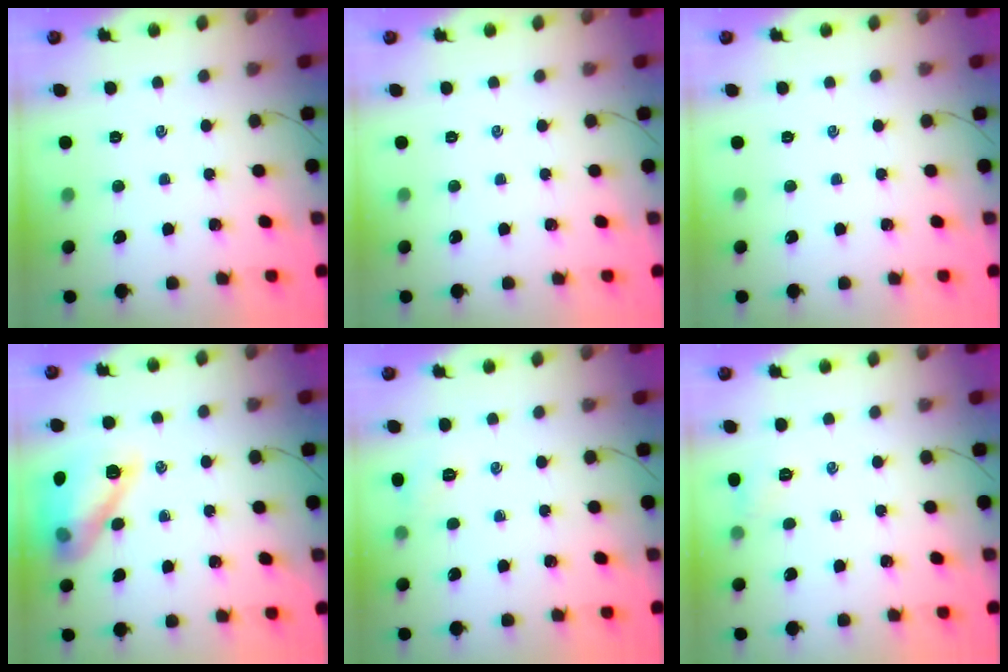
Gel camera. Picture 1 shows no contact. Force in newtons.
{"total": 0.0}
{"total": 0.0}
{"total": 14.3, "press": 14.2, "slide": 1.1}
{"total": 5.4, "press": 5.2, "slide": 1.6}
{"total": 4.6, "press": 4.4, "slide": 1.1}